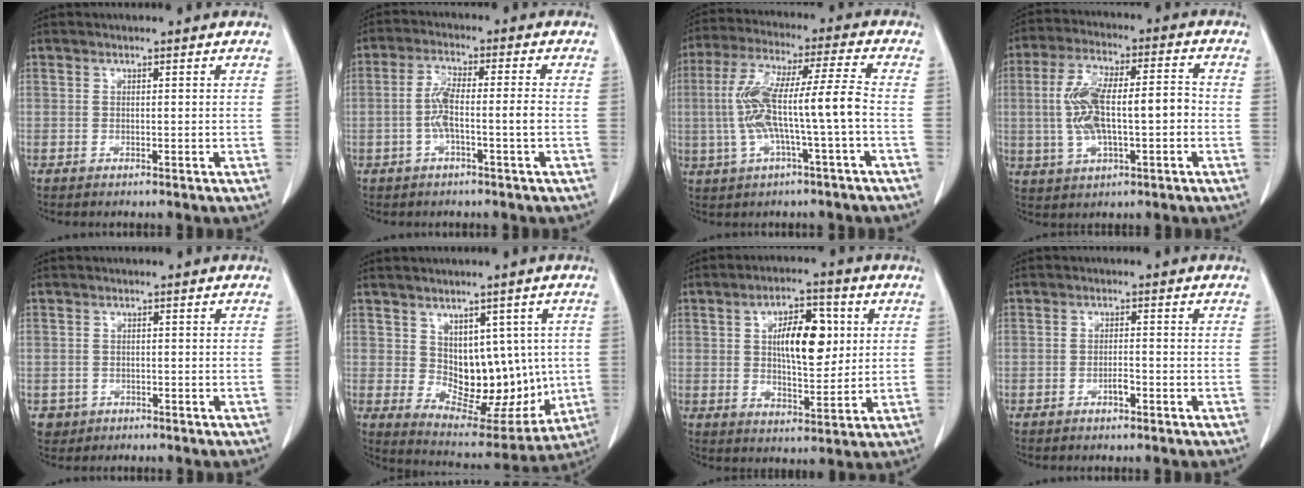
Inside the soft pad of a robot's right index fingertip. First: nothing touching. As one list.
[{"total": 5.7, "force": [-1.2, 0.5, 5.5], "torque": [-0.113, 0.017, -0.020]}, {"total": 12.4, "force": [-1.6, 0.6, 12.2], "torque": [-0.248, 0.029, -0.028]}, {"total": 12.6, "force": [-0.8, 4.4, 11.8], "torque": [-0.235, 0.029, -0.005]}, {"total": 2.5, "force": [-1.1, 2.2, 0.1], "torque": [-0.001, 0.008, -0.016]}, {"total": 12.5, "force": [0.8, 7.5, 10.0], "torque": [-0.121, 0.009, 0.044]}, {"total": 10.4, "force": [2.2, 4.2, 9.2], "torque": [-0.150, 0.012, 0.038]}, {"total": 1.7, "force": [-0.9, 0.5, 1.4], "torque": [-0.025, 0.003, -0.013]}]